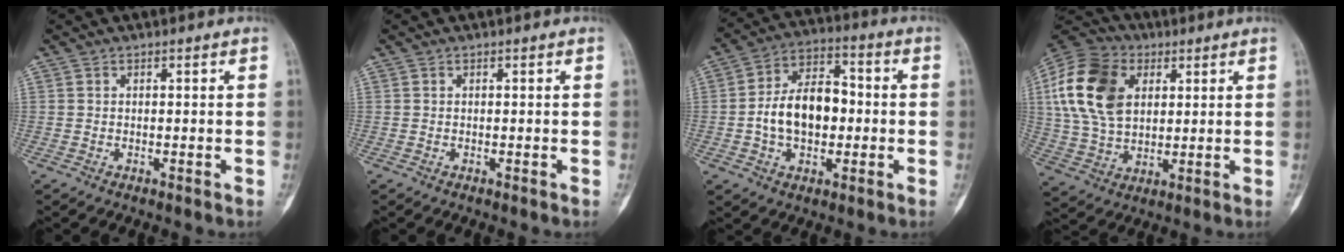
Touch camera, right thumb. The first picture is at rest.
{"total": 0.0}
{"total": 13.3, "force": [-0.9, 8.5, 10.2], "torque": [-0.152, 0.031, -0.020]}
{"total": 18.8, "force": [4.8, 13.0, 12.6], "torque": [-0.242, 0.001, 0.087]}